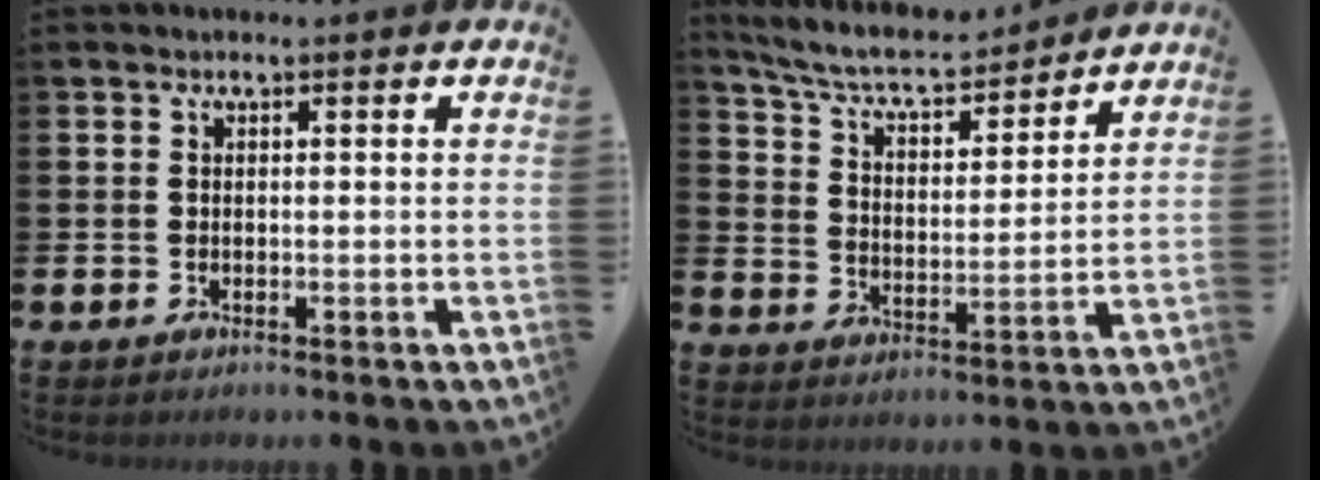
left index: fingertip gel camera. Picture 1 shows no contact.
{"total": 7.5, "force": [6.8, 1.5, 2.7], "torque": [-0.082, -0.045, 0.116]}